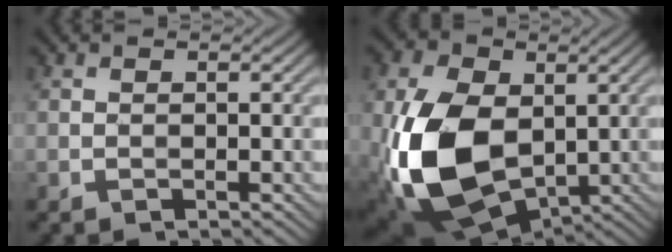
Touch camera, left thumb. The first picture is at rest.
{"total": 15.2, "force": [-1.3, 10.2, 11.2], "torque": [-0.281, -0.026, -0.020]}